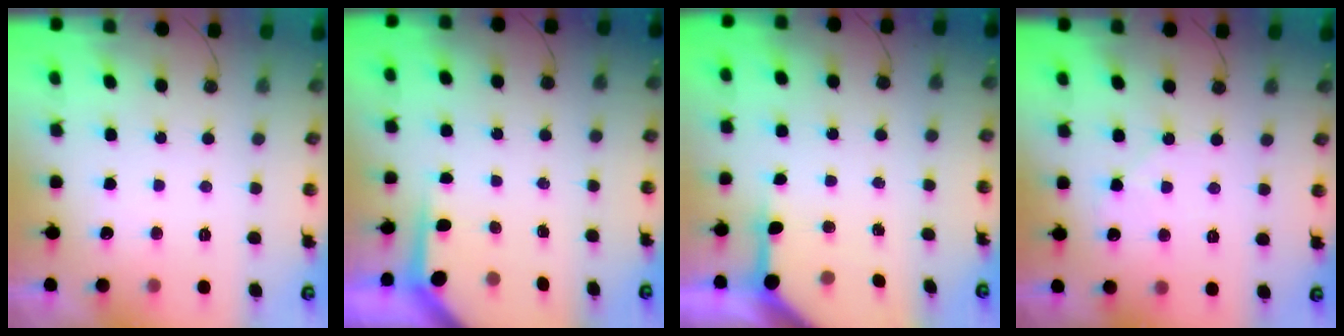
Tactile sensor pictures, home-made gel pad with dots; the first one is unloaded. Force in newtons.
{"total": 3.7, "press": 3.7, "slide": 0.4}
{"total": 7.2, "press": 7.2, "slide": 0.5}
{"total": 6.5, "press": 6.5, "slide": 0.5}